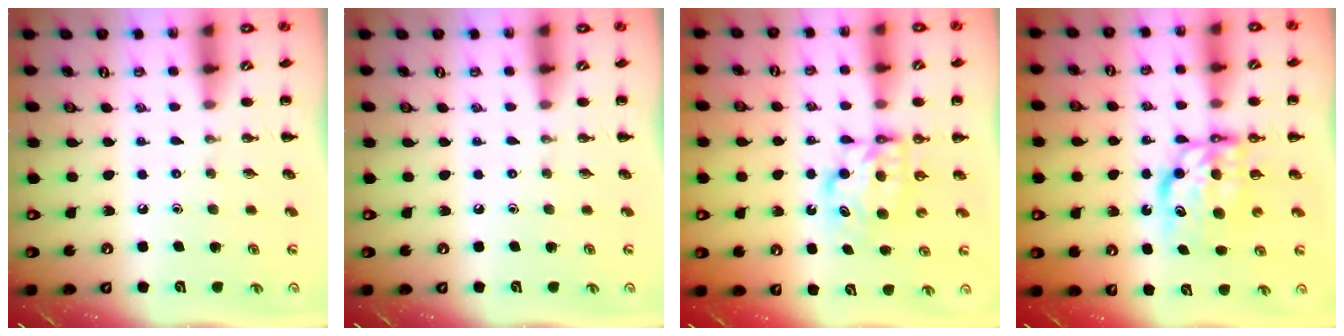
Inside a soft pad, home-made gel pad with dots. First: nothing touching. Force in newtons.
{"total": 0.0}
{"total": 6.4, "press": 6.4, "slide": 0.2}
{"total": 7.5, "press": 7.3, "slide": 1.4}